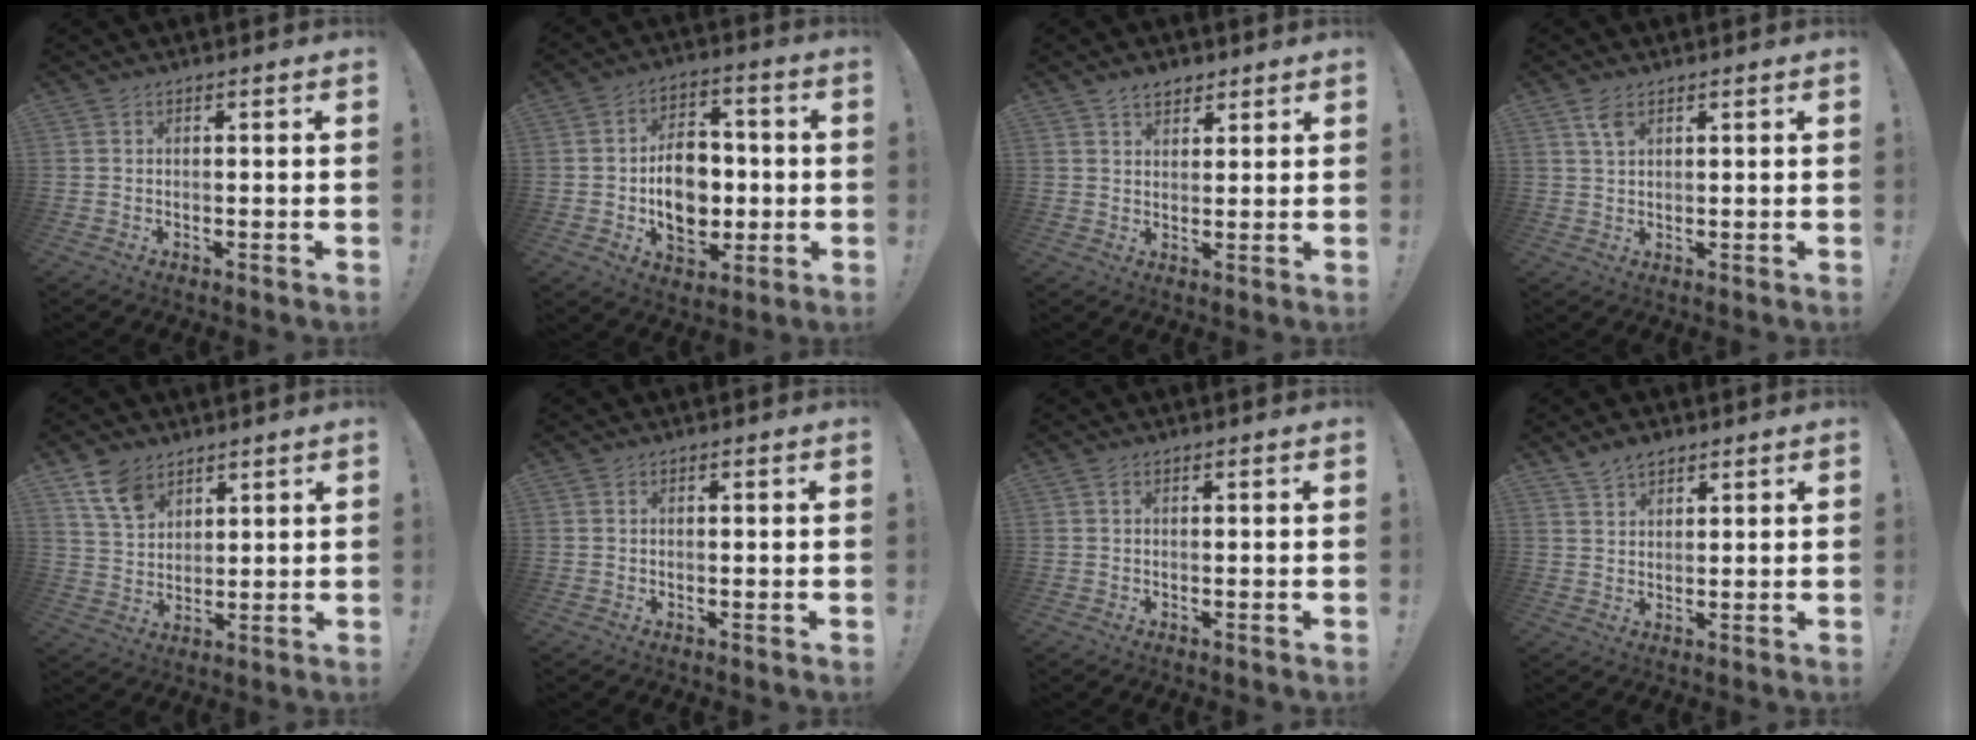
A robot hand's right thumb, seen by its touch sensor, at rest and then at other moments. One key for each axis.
{"total": 14.1, "fx": -1.2, "fy": 10.3, "fz": 9.6, "tx": -0.142, "ty": 0.007, "tz": -0.017}
{"total": 4.3, "fx": 3.1, "fy": 2.6, "fz": 1.6, "tx": -0.024, "ty": -0.012, "tz": 0.056}
{"total": 3.7, "fx": 2.0, "fy": 1.8, "fz": 2.6, "tx": -0.056, "ty": 0.000, "tz": 0.037}
{"total": 9.7, "fx": 6.1, "fy": 6.2, "fz": 4.1, "tx": -0.078, "ty": -0.026, "tz": 0.122}
{"total": 0.0}
{"total": 0.0}
{"total": 4.2, "fx": 3.3, "fy": 2.2, "fz": 1.5, "tx": -0.029, "ty": -0.017, "tz": 0.063}